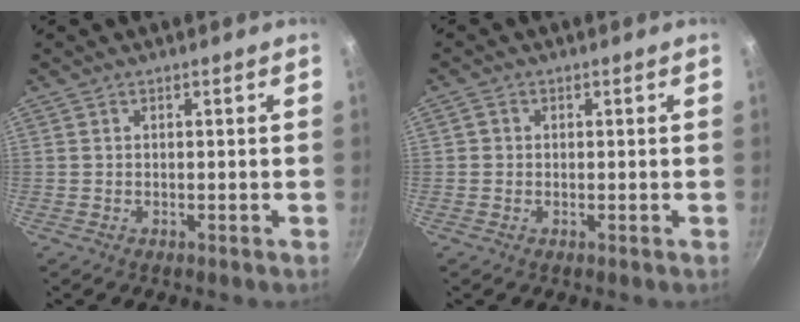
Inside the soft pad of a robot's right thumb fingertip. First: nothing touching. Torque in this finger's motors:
{"motor_torque": [-0.08, -0.59, -0.46, 0.24, -0.04]}